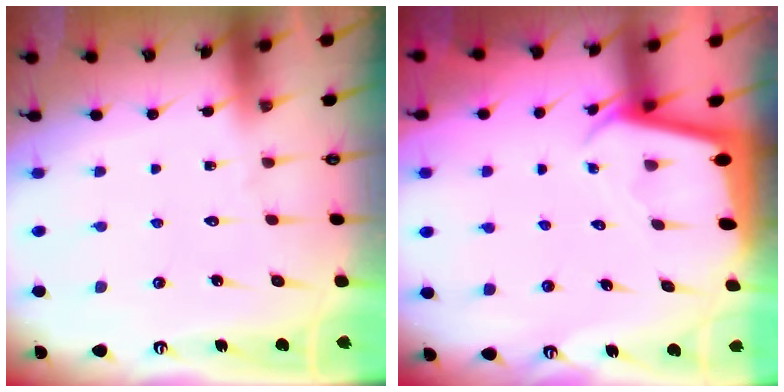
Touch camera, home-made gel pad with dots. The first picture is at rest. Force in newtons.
{"total": 2.0, "press": 2.0, "slide": 0.1}